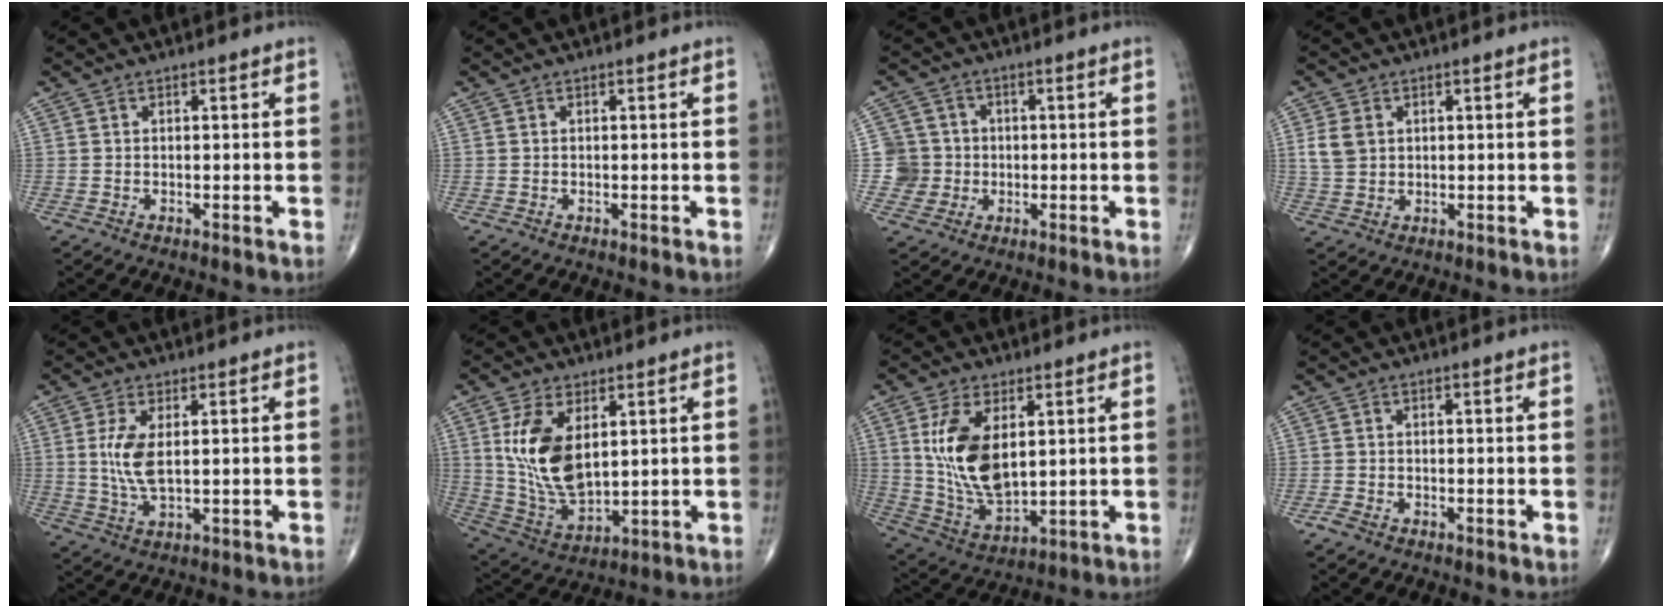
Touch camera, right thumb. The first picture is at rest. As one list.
[{"total": 0.0}, {"total": 5.9, "force": [-0.5, 5.9, 0.0], "torque": [0.031, 0.013, -0.015]}, {"total": 4.6, "force": [1.2, 3.6, 2.7], "torque": [-0.046, -0.001, 0.027]}, {"total": 6.7, "force": [0.9, 2.8, 6.0], "torque": [-0.133, -0.009, 0.022]}, {"total": 14.3, "force": [3.5, 7.7, 11.4], "torque": [-0.214, -0.021, 0.083]}, {"total": 14.7, "force": [3.3, 7.8, 12.0], "torque": [-0.221, -0.021, 0.077]}, {"total": 1.5, "force": [-1.1, 0.7, 0.8], "torque": [-0.018, -0.001, -0.023]}]